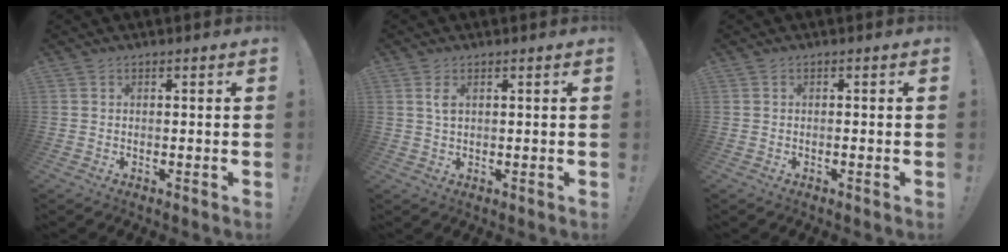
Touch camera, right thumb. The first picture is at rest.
{"total": 2.6, "force": [1.0, 1.2, 2.1], "torque": [-0.030, -0.003, 0.014]}
{"total": 0.6, "force": [-0.5, 0.0, 0.2], "torque": [-0.010, 0.001, -0.008]}